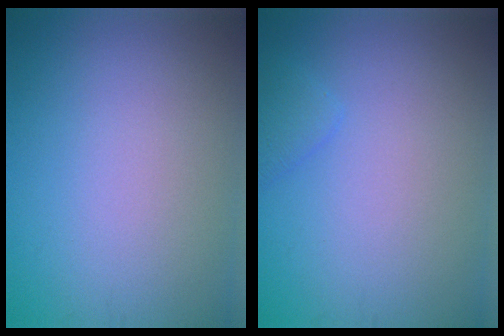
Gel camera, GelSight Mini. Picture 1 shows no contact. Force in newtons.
{"total": 1.1, "press": 1.1, "slide": 0.0}